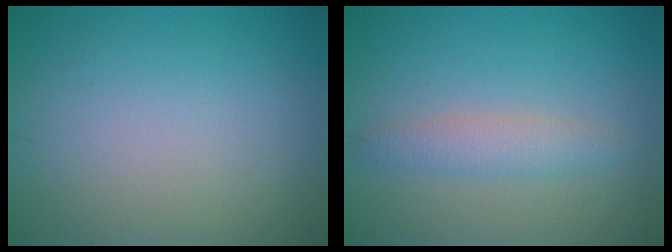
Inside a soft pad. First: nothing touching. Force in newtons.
{"total": 2.2, "press": 2.2, "slide": 0.0}